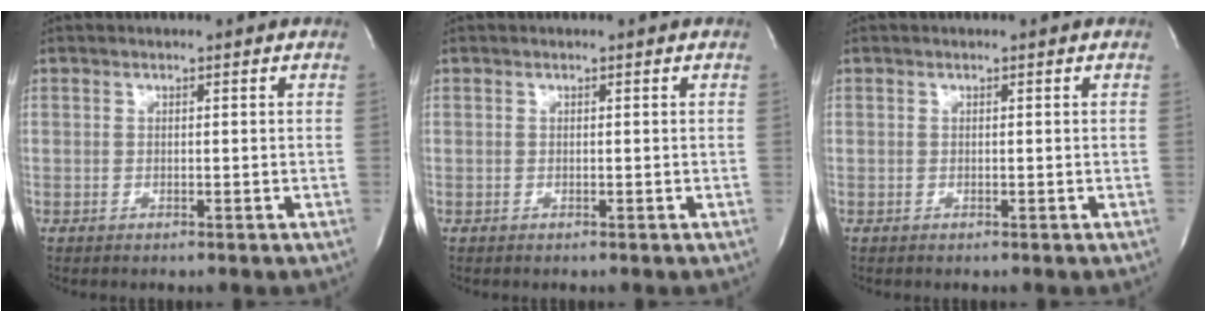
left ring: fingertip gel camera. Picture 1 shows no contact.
{"total": 0.0}
{"total": 0.0}